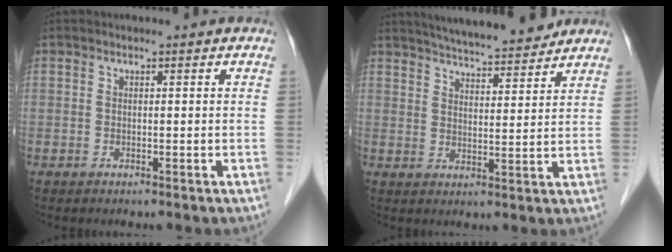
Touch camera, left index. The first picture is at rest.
{"total": 13.5, "force": [12.2, 1.4, 5.4], "torque": [-0.086, 0.007, 0.179]}